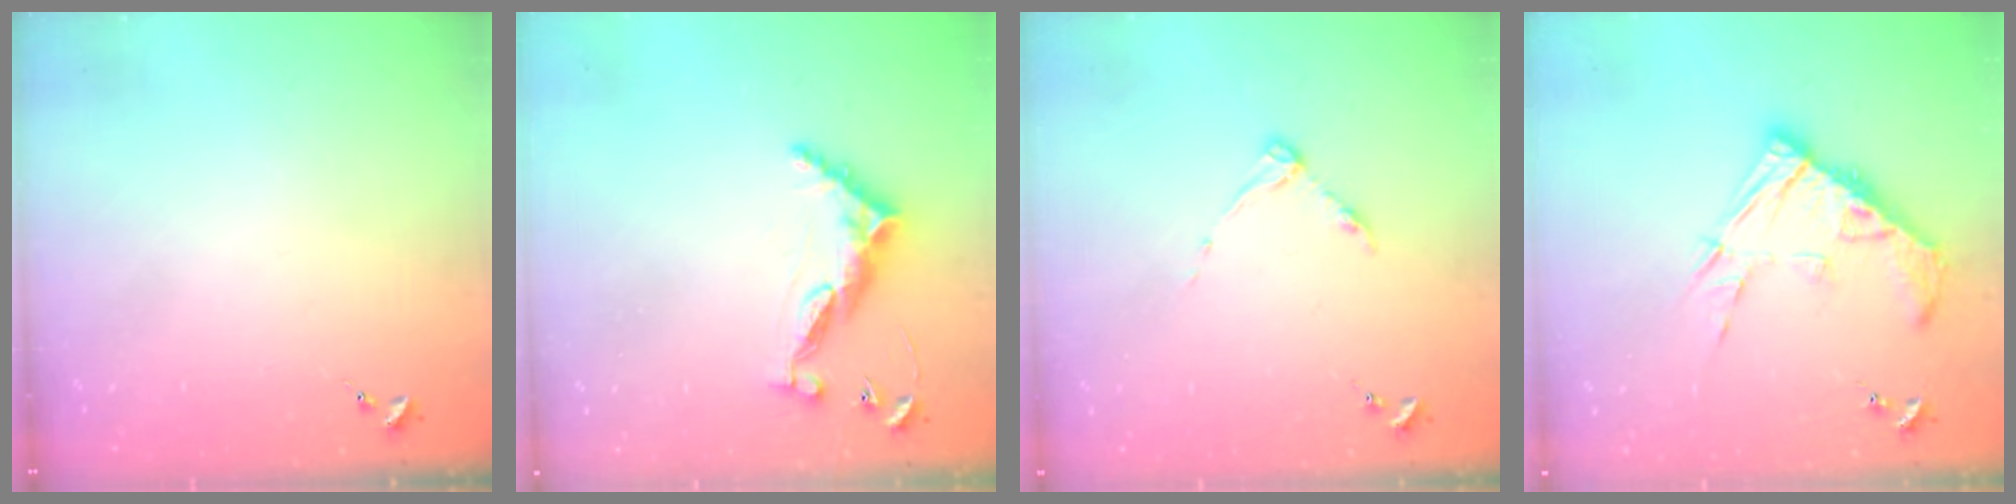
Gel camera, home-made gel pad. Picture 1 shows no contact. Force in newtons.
{"total": 9.8, "press": 9.7, "slide": 1.0}
{"total": 4.9, "press": 4.8, "slide": 0.7}
{"total": 13.3, "press": 13.2, "slide": 1.2}